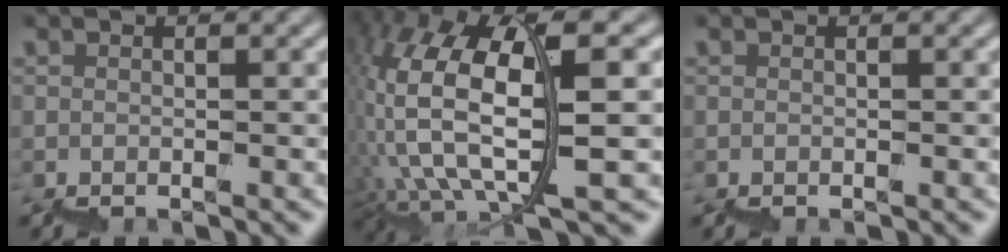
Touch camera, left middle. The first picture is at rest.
{"total": 11.3, "force": [2.4, 4.2, 10.2], "torque": [-0.208, 0.003, 0.056]}
{"total": 0.0}